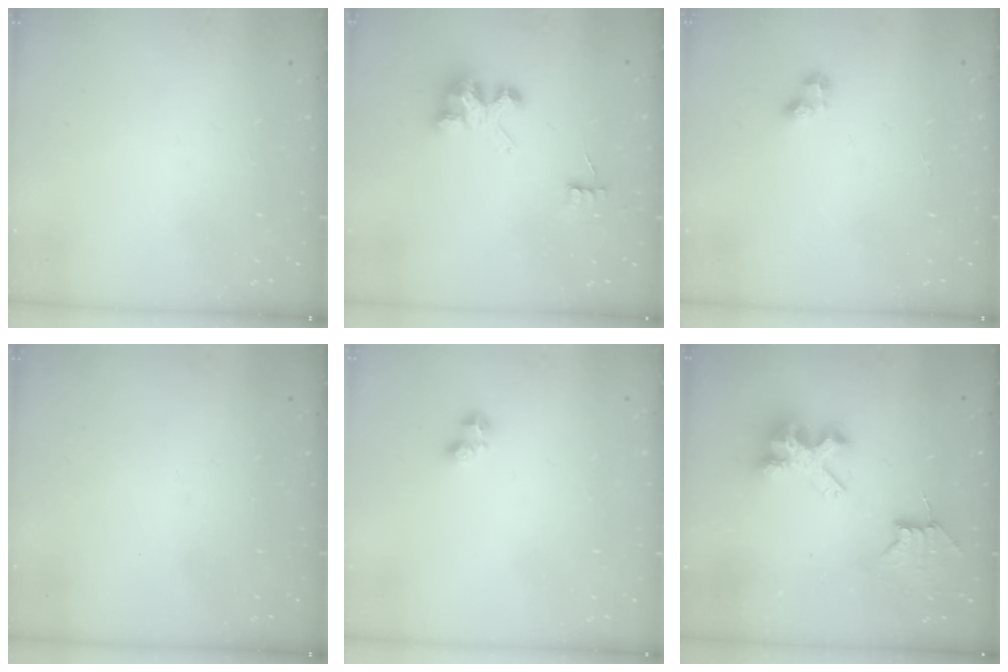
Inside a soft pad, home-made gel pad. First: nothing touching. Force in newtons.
{"total": 3.6, "press": 3.6, "slide": 0.0}
{"total": 2.6, "press": 2.6, "slide": 0.2}
{"total": 0.0}
{"total": 1.9, "press": 1.8, "slide": 0.5}
{"total": 8.1, "press": 8.1, "slide": 0.7}